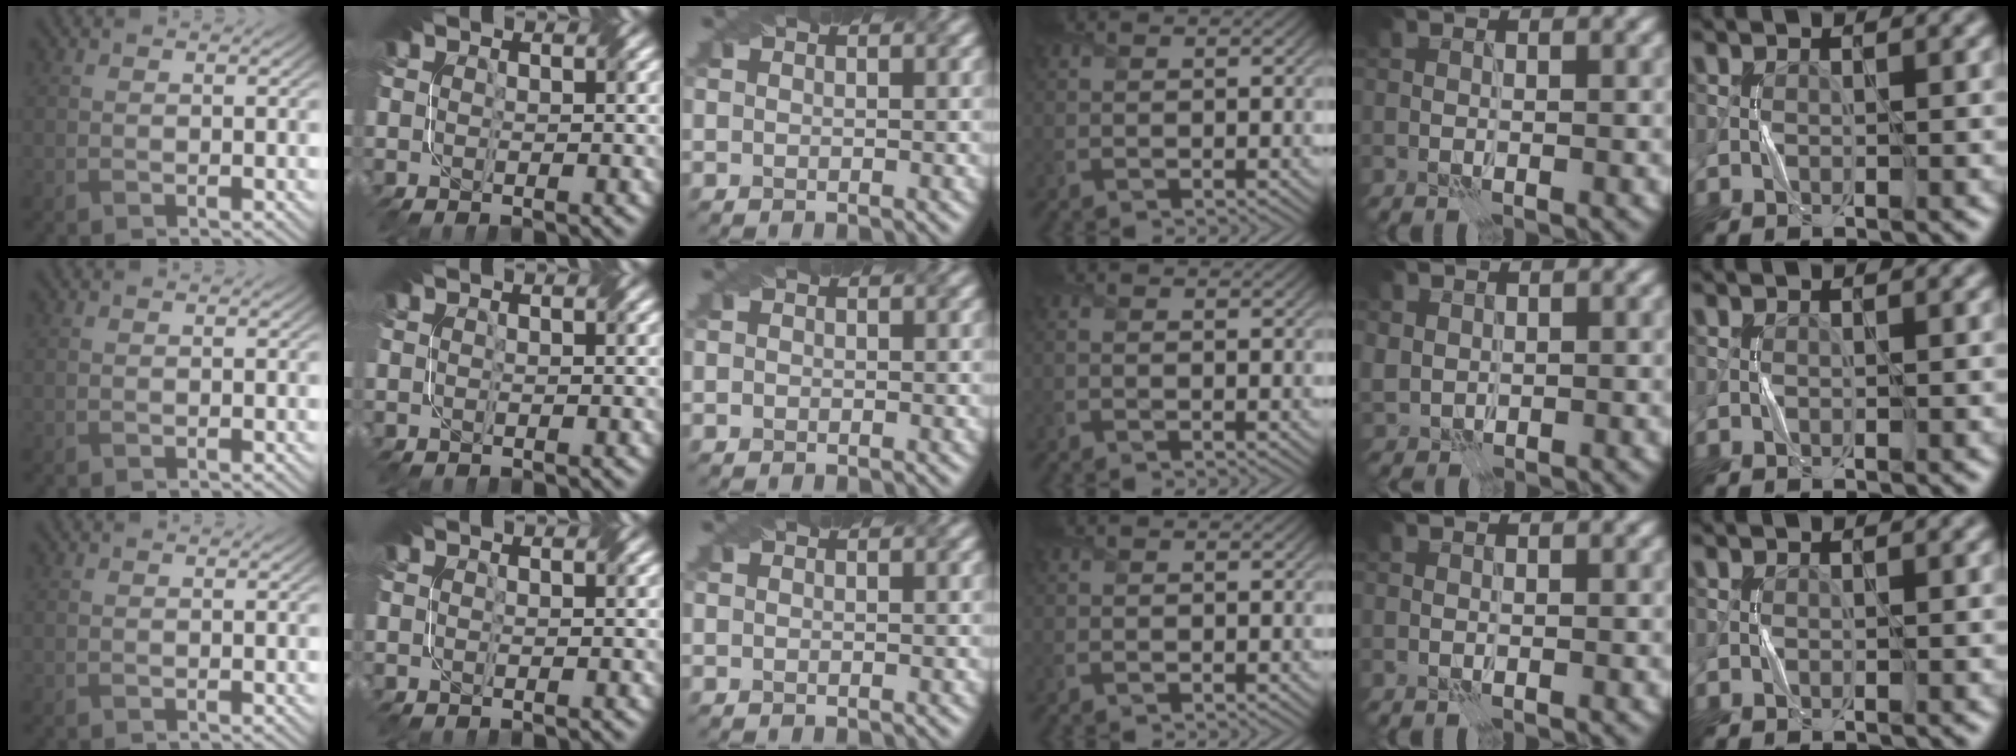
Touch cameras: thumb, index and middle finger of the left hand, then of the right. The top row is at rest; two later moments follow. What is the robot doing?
{"motion": "fold", "object": "napkin"}